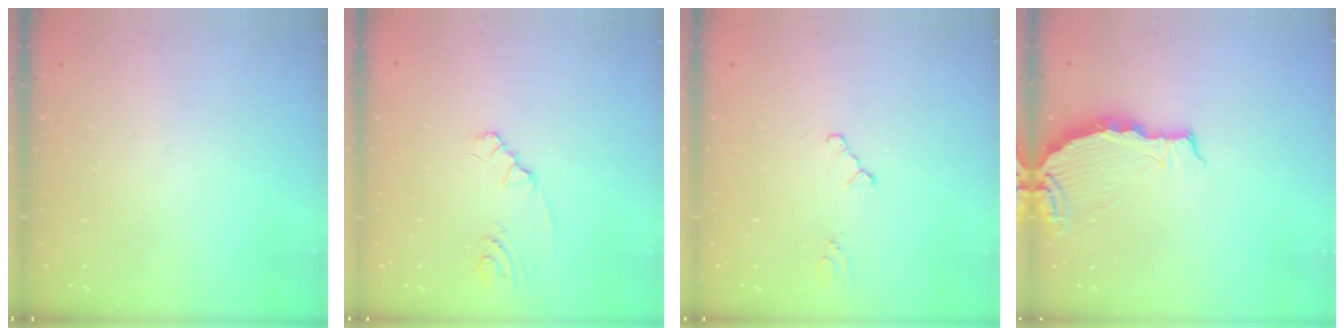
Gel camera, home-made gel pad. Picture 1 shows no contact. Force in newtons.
{"total": 1.7, "press": 1.7, "slide": 0.3}
{"total": 0.9, "press": 0.8, "slide": 0.2}
{"total": 6.9, "press": 6.9, "slide": 0.4}